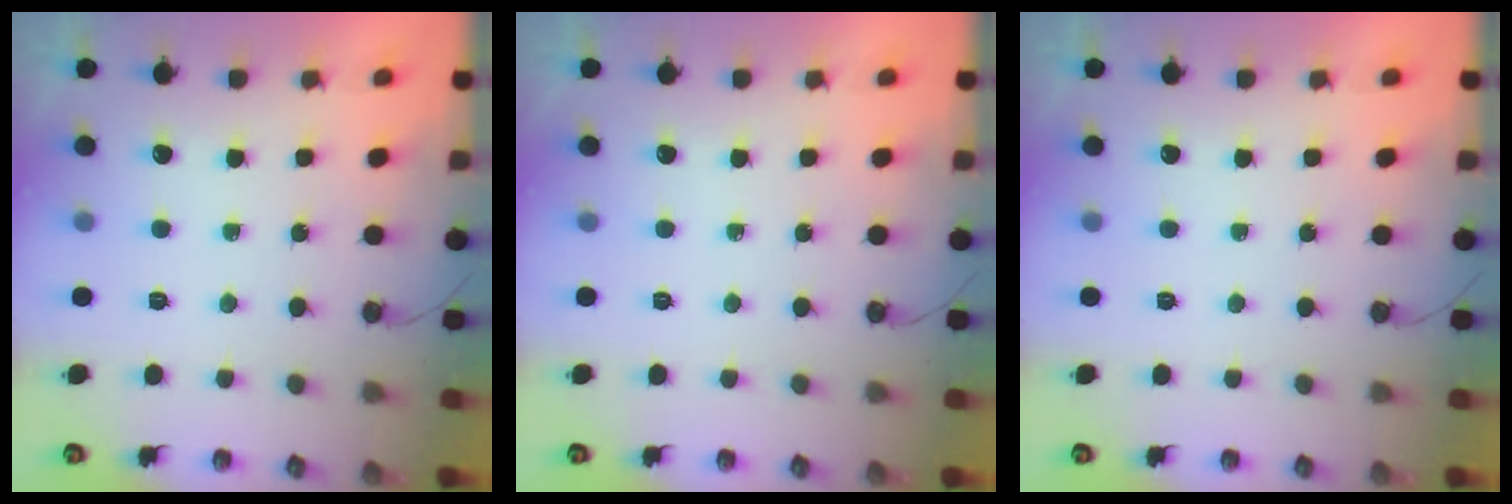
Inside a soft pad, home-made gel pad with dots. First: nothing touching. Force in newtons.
{"total": 0.0}
{"total": 0.0}